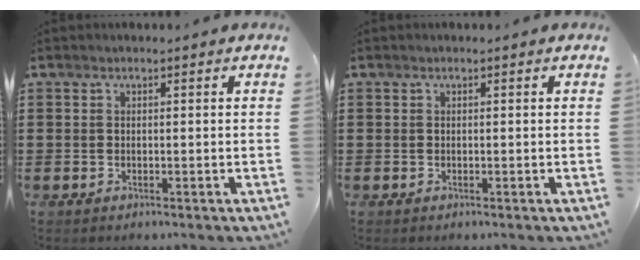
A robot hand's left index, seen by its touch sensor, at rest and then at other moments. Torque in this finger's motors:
{"motor_torque": [0.00, 0.00, 0.00, 0.00]}